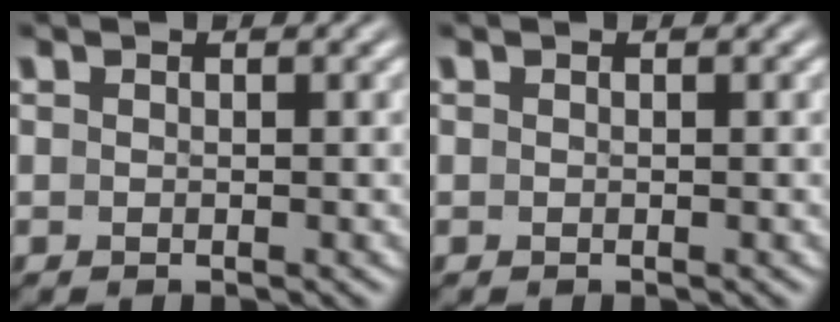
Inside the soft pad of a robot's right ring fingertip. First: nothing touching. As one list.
[{"total": 0.0}]